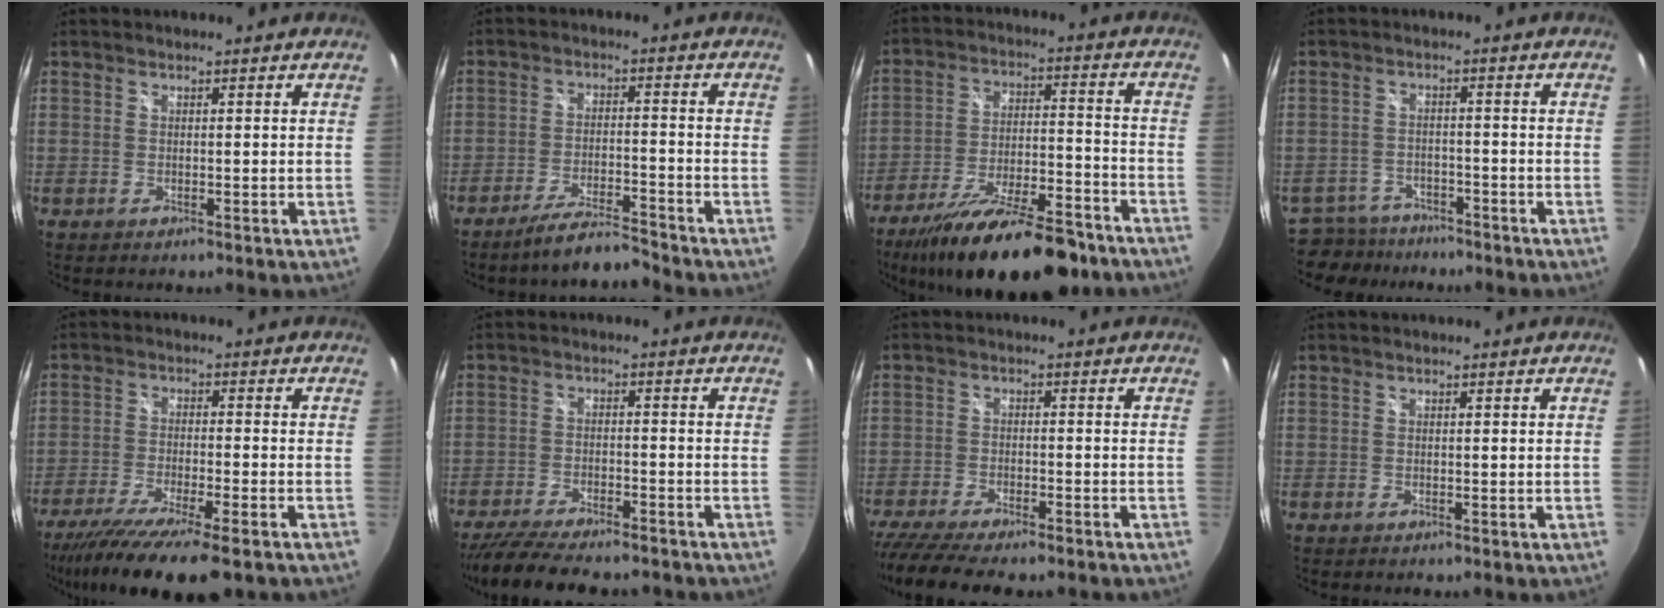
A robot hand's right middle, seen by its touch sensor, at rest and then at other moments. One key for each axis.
{"total": 6.8, "fx": -6.3, "fy": 0.0, "fz": 2.5, "tx": -0.064, "ty": -0.002, "tz": -0.112}
{"total": 20.4, "fx": -15.8, "fy": 5.3, "fz": 11.8, "tx": -0.214, "ty": -0.037, "tz": -0.240}
{"total": 8.1, "fx": -7.0, "fy": 4.0, "fz": 1.2, "tx": -0.045, "ty": -0.002, "tz": -0.113}
{"total": 15.3, "fx": -11.7, "fy": 2.1, "fz": 9.7, "tx": -0.194, "ty": -0.053, "tz": -0.194}
{"total": 15.9, "fx": -13.4, "fy": 3.7, "fz": 7.6, "tx": -0.156, "ty": -0.034, "tz": -0.208}
{"total": 13.0, "fx": -11.0, "fy": 2.6, "fz": 6.6, "tx": -0.147, "ty": -0.044, "tz": -0.179}
{"total": 0.0}